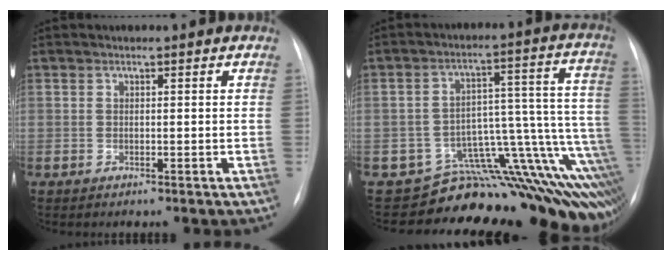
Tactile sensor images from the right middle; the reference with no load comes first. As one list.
[{"total": 14.4, "force": [-12.2, 3.7, 6.8], "torque": [-0.007, 0.097, -0.150]}]